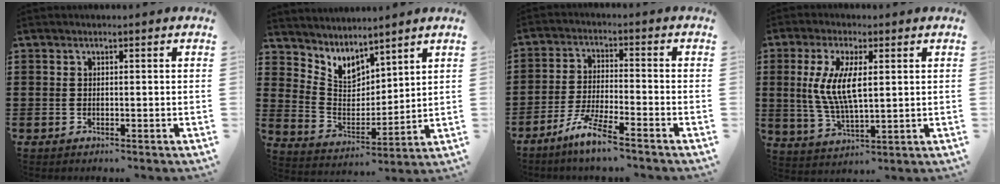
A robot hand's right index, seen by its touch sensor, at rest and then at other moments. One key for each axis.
{"total": 5.2, "fx": 4.6, "fy": 2.4, "fz": 0.8, "tx": -0.046, "ty": -0.032, "tz": 0.083}
{"total": 6.1, "fx": -5.2, "fy": -0.1, "fz": 3.2, "tx": -0.078, "ty": -0.013, "tz": -0.103}
{"total": 8.3, "fx": 1.2, "fy": 3.1, "fz": 7.6, "tx": -0.161, "ty": 0.004, "tz": 0.017}